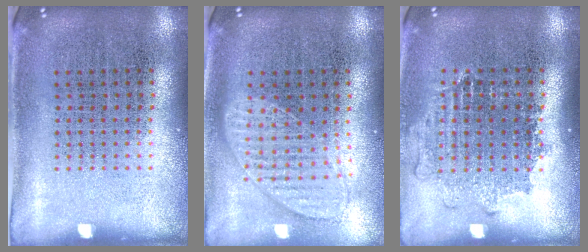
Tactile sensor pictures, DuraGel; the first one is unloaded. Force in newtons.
{"total": 1.0, "press": 1.0, "slide": 0.2}
{"total": 1.0, "press": 1.0, "slide": 0.4}